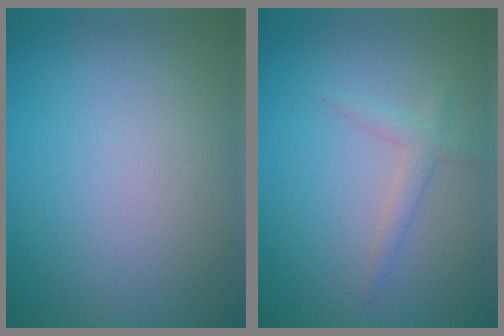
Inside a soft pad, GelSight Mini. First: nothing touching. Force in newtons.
{"total": 1.6, "press": 1.6, "slide": 0.1}